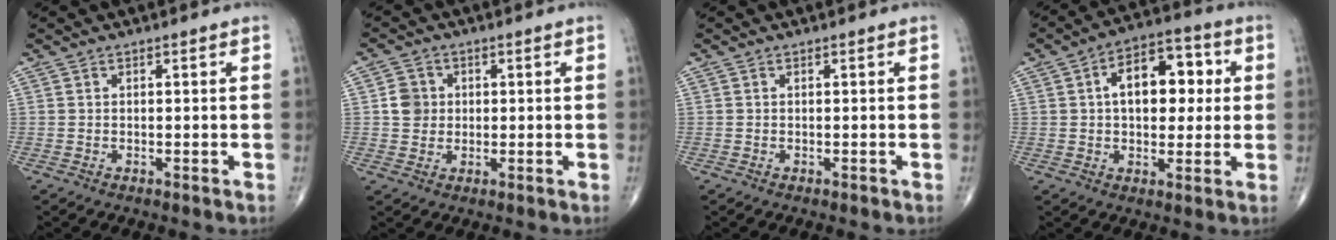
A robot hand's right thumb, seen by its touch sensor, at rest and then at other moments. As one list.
[{"total": 3.5, "force": [0.3, 3.3, 1.4], "torque": [-0.008, 0.003, 0.002]}, {"total": 0.0}, {"total": 13.4, "force": [2.3, 7.9, 10.5], "torque": [-0.120, 0.020, 0.029]}]